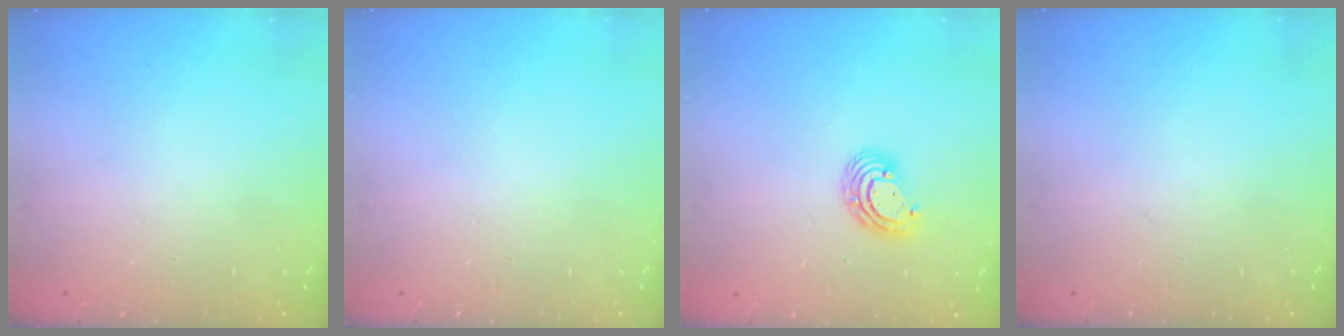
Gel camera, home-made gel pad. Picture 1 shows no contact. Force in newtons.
{"total": 0.0}
{"total": 5.8, "press": 5.8, "slide": 0.4}
{"total": 0.0}